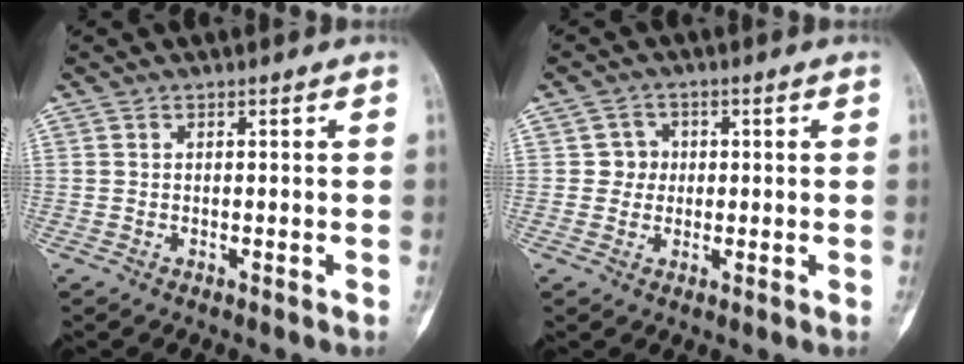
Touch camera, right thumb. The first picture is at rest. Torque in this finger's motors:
{"motor_torque": [-0.07, 0.07, 0.13, -0.13, 0.00]}